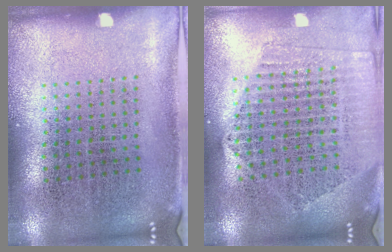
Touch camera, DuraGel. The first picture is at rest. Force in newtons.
{"total": 2.1, "press": 1.9, "slide": 0.9}